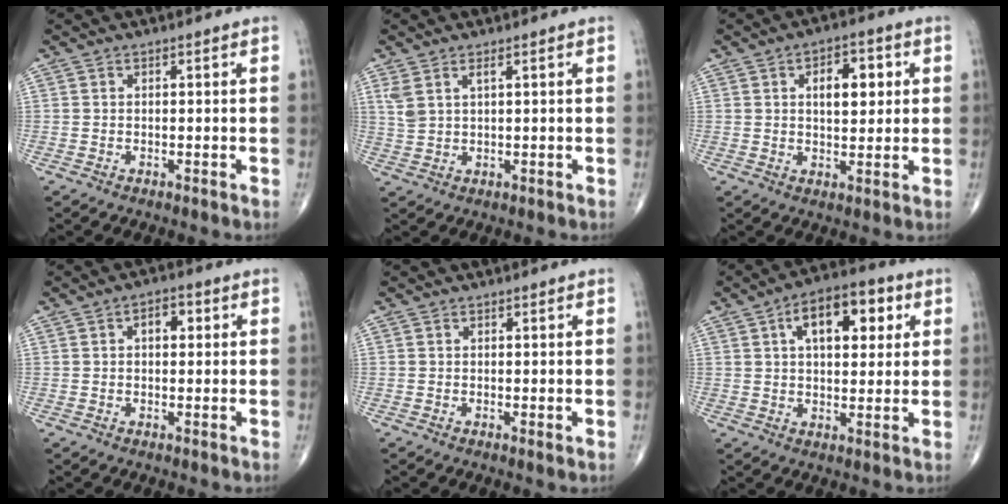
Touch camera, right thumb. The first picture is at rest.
{"total": 3.5, "force": [1.8, 1.1, 2.7], "torque": [-0.065, -0.002, 0.046]}
{"total": 7.8, "force": [2.1, 4.2, 6.3], "torque": [-0.066, -0.003, 0.030]}
{"total": 3.7, "force": [0.9, 2.2, 2.8], "torque": [-0.031, 0.009, 0.010]}
{"total": 0.6, "force": [0.1, 0.1, 0.6], "torque": [-0.014, -0.004, 0.000]}
{"total": 12.8, "force": [4.3, 6.7, 10.0], "torque": [-0.121, 0.010, 0.061]}